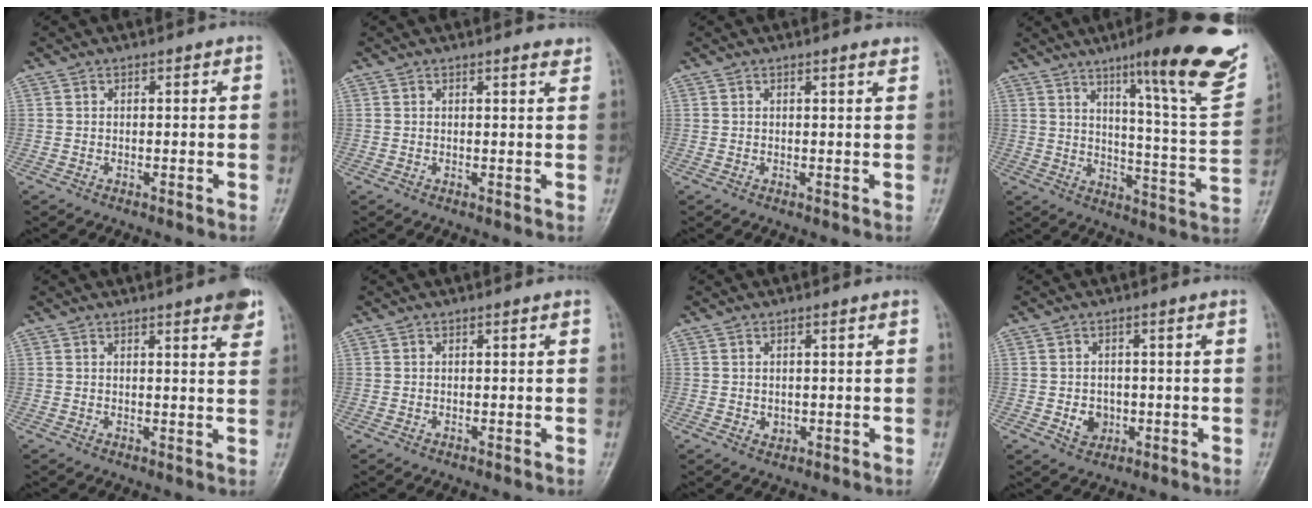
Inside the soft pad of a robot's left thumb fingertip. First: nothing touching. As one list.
[{"total": 1.6, "force": [1.4, 0.2, 0.8], "torque": [-0.005, -0.009, 0.017]}, {"total": 1.2, "force": [1.0, 0.0, 0.7], "torque": [-0.006, -0.005, 0.013]}, {"total": 23.1, "force": [14.1, 3.0, 18.0], "torque": [-0.219, -0.067, 0.200]}, {"total": 4.8, "force": [3.0, 0.7, 3.6], "torque": [-0.035, -0.011, 0.034]}, {"total": 0.0}, {"total": 1.2, "force": [0.0, 1.0, 0.8], "torque": [-0.006, -0.001, 0.005]}, {"total": 3.7, "force": [-0.8, 3.1, 1.9], "torque": [-0.013, 0.004, -0.005]}]